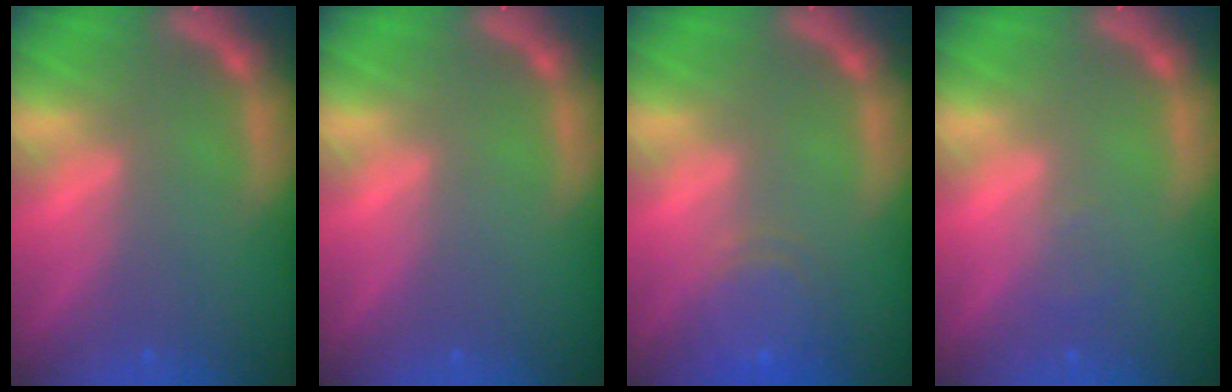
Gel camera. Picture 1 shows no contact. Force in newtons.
{"total": 0.0}
{"total": 4.6}
{"total": 0.9}